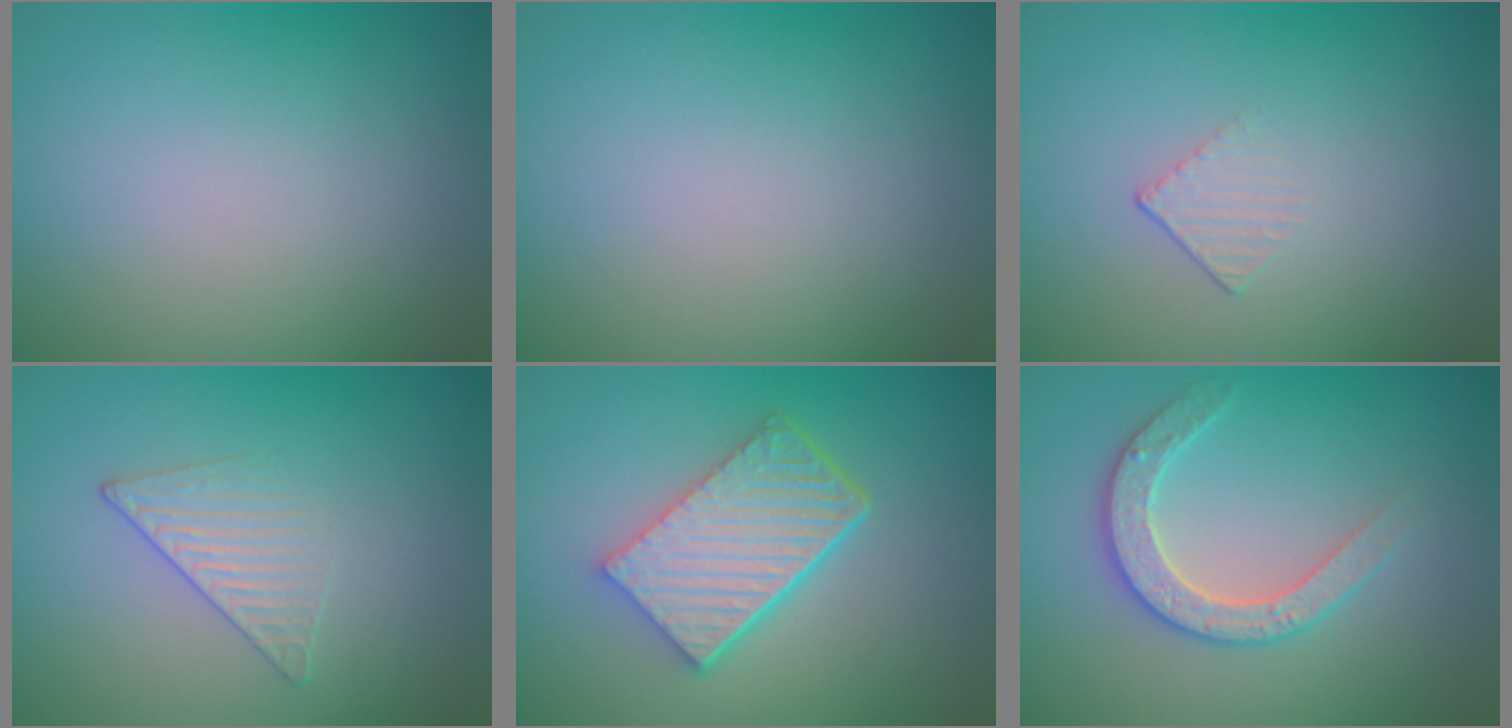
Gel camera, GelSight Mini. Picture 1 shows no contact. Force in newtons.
{"total": 0.0}
{"total": 1.2, "press": 0.4, "slide": 1.2}
{"total": 1.6, "press": 1.0, "slide": 1.2}
{"total": 6.2, "press": 4.5, "slide": 4.2}
{"total": 2.8, "press": 2.7, "slide": 0.6}